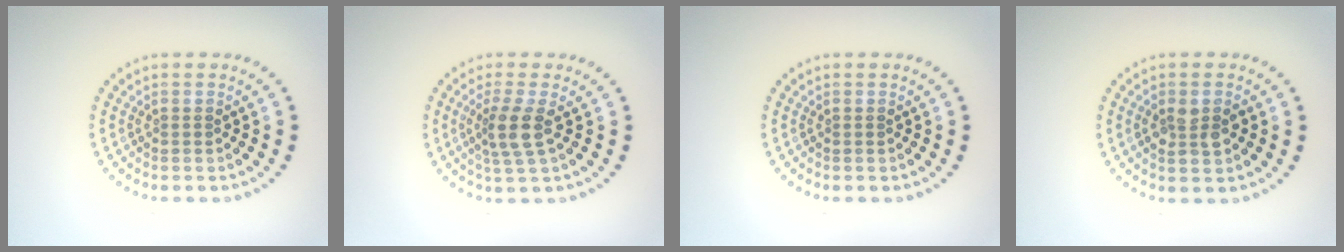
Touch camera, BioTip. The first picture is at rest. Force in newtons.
{"total": 2.8, "press": 2.3, "slide": 1.6}
{"total": 0.0}
{"total": 2.7, "press": 2.7, "slide": 0.3}